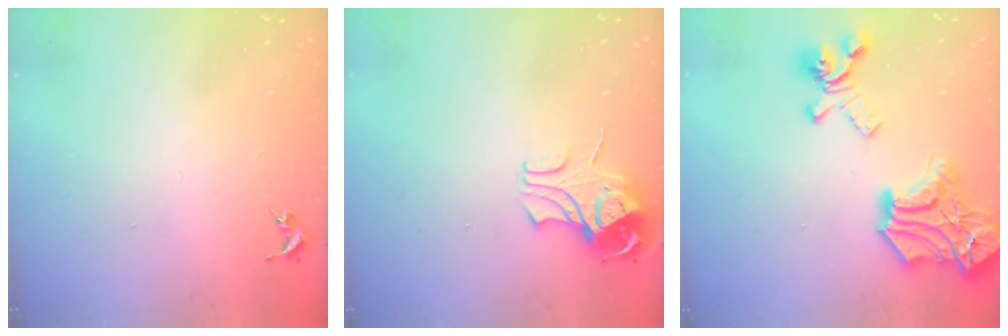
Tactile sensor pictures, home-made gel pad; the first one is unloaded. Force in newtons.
{"total": 9.0, "press": 8.9, "slide": 1.0}
{"total": 24.6, "press": 24.6, "slide": 0.7}